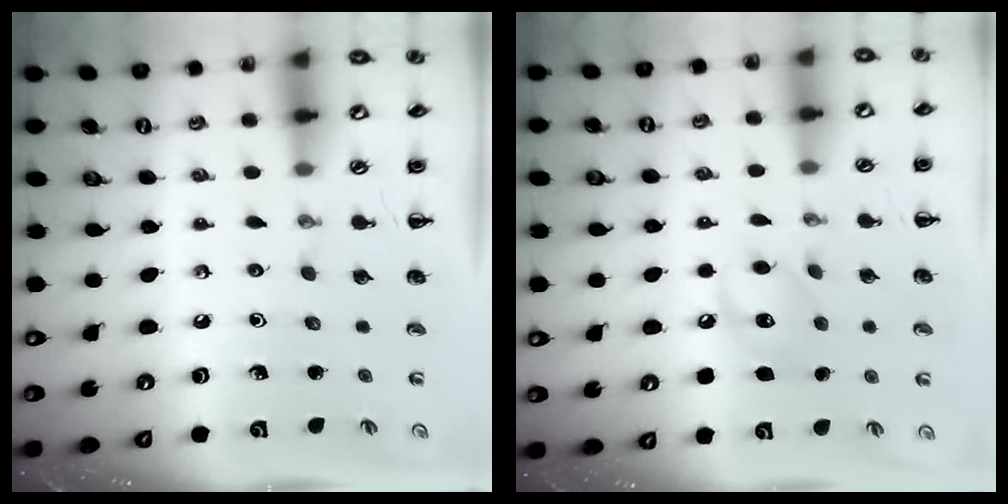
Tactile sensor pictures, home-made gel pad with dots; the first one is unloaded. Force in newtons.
{"total": 8.3, "press": 8.3, "slide": 0.7}